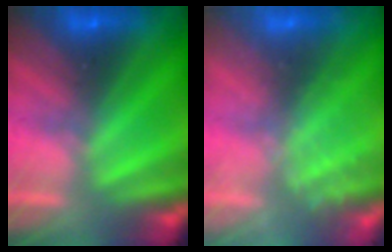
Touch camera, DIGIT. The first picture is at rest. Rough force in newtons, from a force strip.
{"total": 2.4}